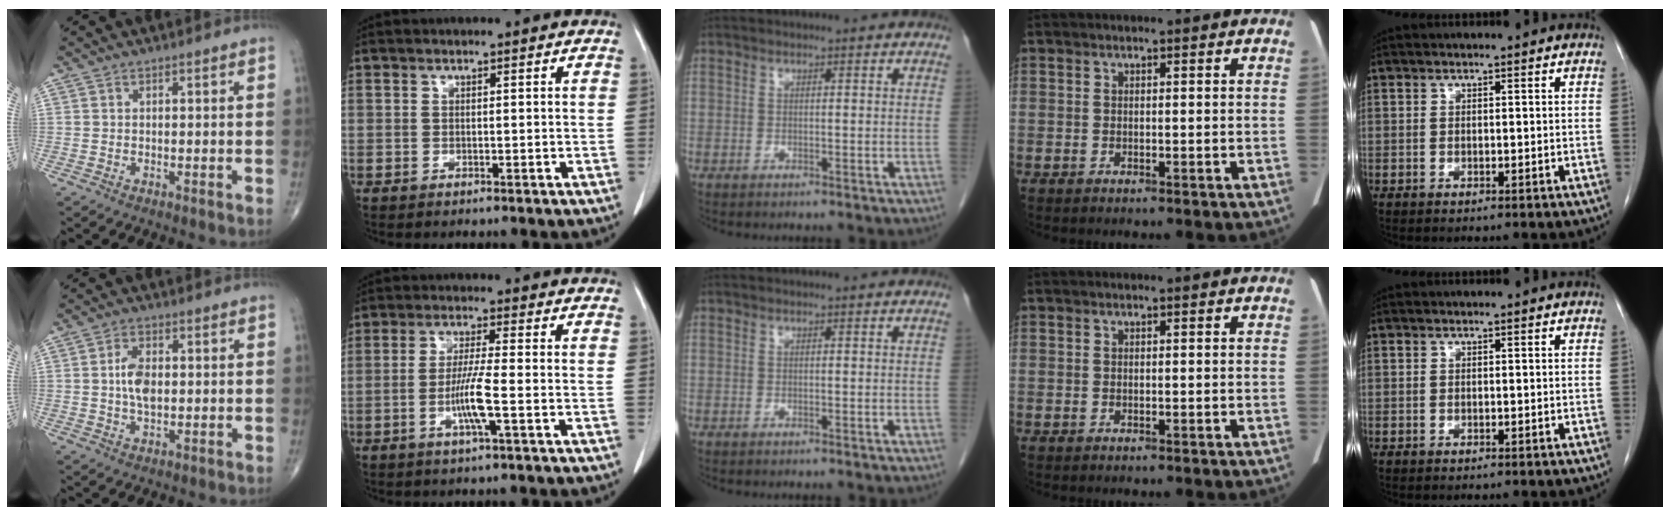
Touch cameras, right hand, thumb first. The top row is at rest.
{"thumb": {"total": 5.4, "force": [0.3, 3.0, 4.5], "torque": [-0.082, 0.003, 0.003]}, "index": {"total": 6.0, "force": [-1.8, -0.4, 5.7], "torque": [-0.110, -0.007, -0.036]}}